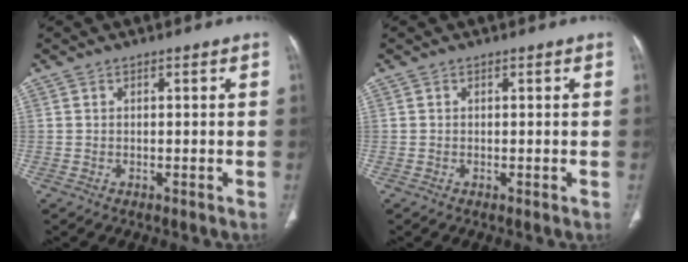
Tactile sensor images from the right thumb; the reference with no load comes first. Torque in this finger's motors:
{"motor_torque": [2.62, 2.39, 0.15, -0.02, -0.02]}